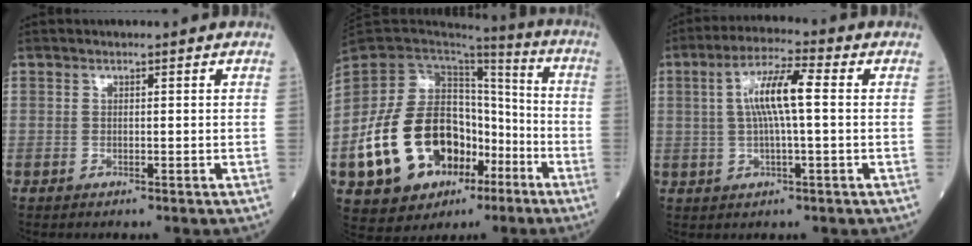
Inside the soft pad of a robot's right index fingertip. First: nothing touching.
{"total": 22.2, "force": [-7.6, 13.3, 16.1], "torque": [-0.314, 0.023, -0.114]}
{"total": 8.1, "force": [1.1, 0.9, 8.0], "torque": [-0.157, 0.014, 0.017]}